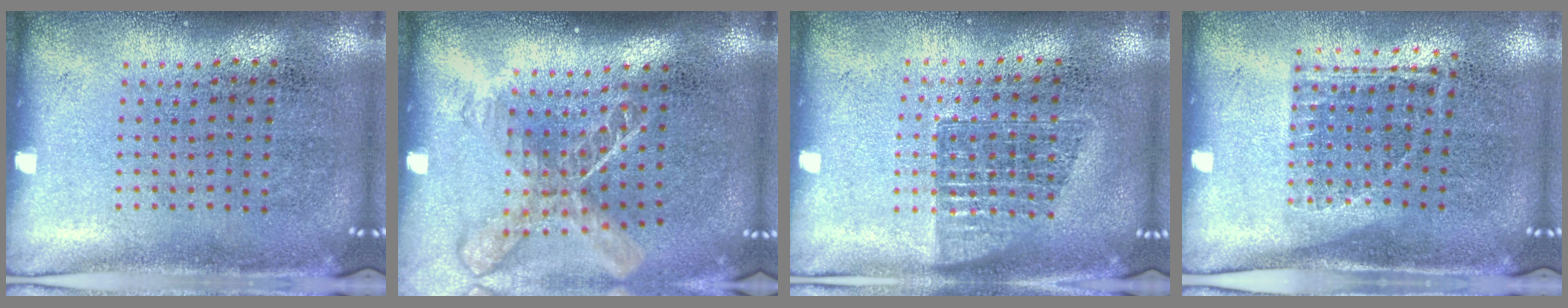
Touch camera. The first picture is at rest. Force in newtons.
{"total": 1.9, "press": 1.4, "slide": 1.3}
{"total": 1.2, "press": 1.0, "slide": 0.6}
{"total": 1.2, "press": 0.9, "slide": 0.7}